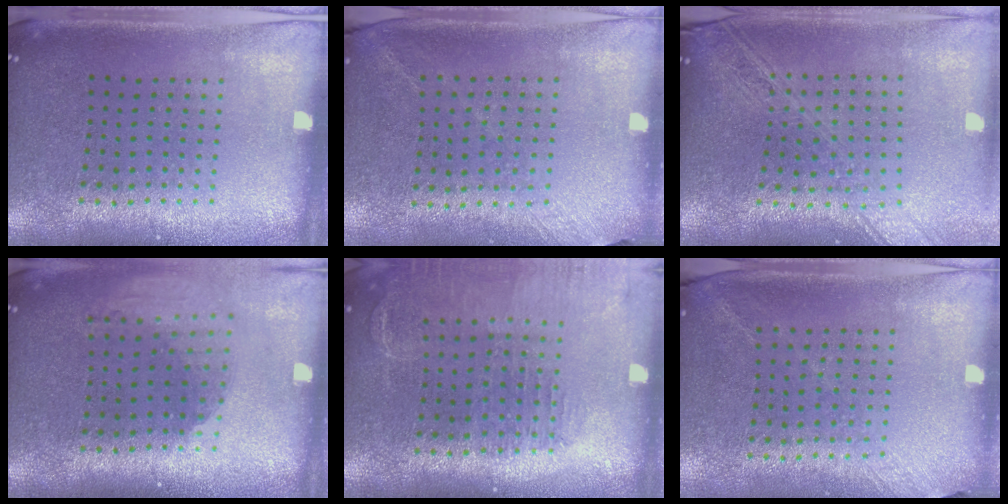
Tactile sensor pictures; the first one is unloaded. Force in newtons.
{"total": 1.2, "press": 0.9, "slide": 0.8}
{"total": 2.3, "press": 1.9, "slide": 1.2}
{"total": 1.9, "press": 1.5, "slide": 1.2}
{"total": 1.5, "press": 1.4, "slide": 0.3}
{"total": 1.2, "press": 0.9, "slide": 0.8}